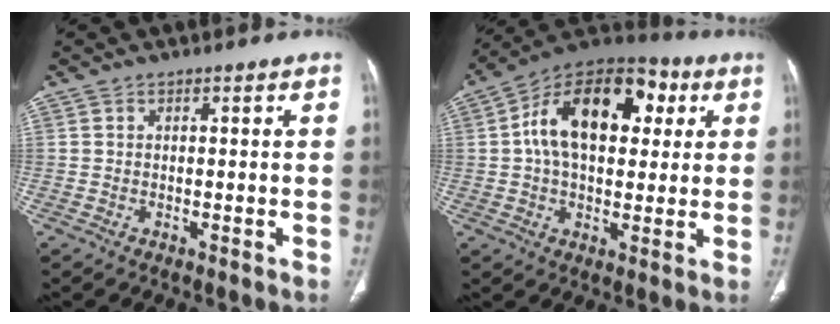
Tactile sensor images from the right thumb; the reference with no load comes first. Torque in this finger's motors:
{"motor_torque": [1.86, 2.99, 1.21, -0.06, 0.19]}